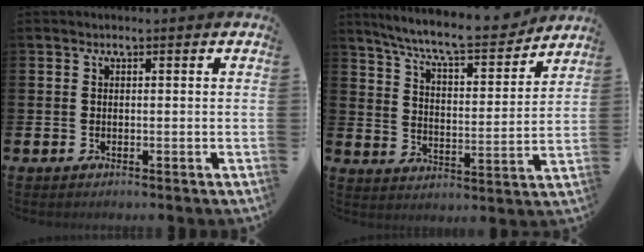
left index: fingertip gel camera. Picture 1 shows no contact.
{"total": 9.1, "force": [8.4, 1.0, 3.3], "torque": [-0.094, -0.058, 0.144]}